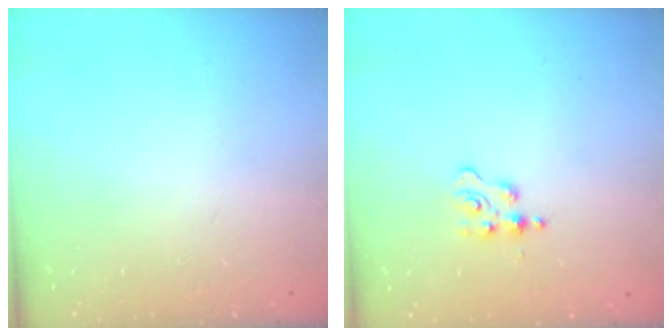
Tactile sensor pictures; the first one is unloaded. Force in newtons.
{"total": 2.3, "press": 2.3, "slide": 0.4}